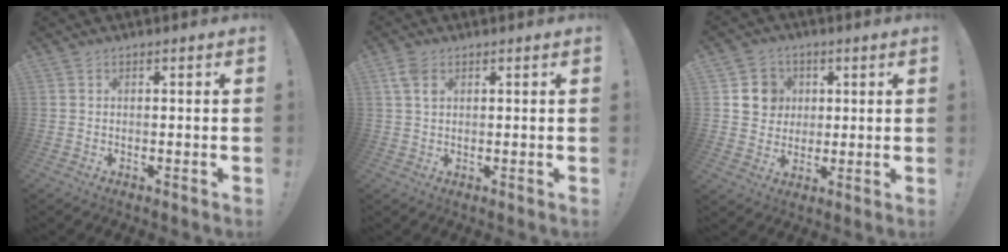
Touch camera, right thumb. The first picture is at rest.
{"total": 4.3, "force": [1.9, 2.6, 2.9], "torque": [-0.053, 0.000, 0.036]}
{"total": 8.6, "force": [2.7, 8.0, 1.5], "torque": [-0.010, -0.019, 0.055]}